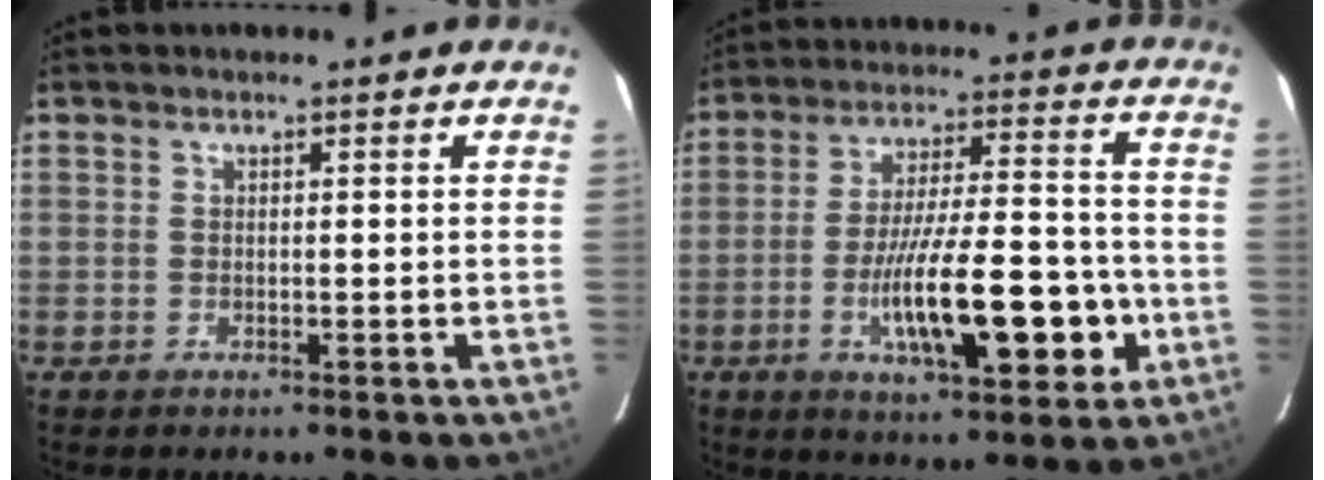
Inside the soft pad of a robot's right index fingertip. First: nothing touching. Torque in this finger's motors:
{"motor_torque": [1.26, -0.89, 0.56, 0.21]}